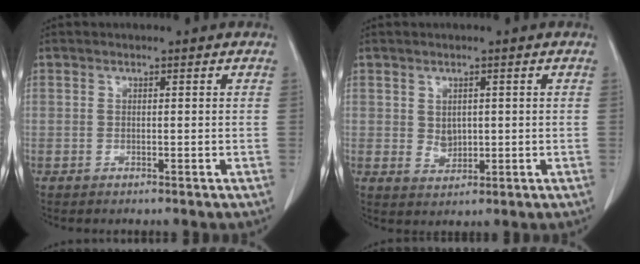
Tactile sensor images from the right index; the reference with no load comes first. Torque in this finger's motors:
{"motor_torque": [0.36, 0.28, 0.03, 0.01]}